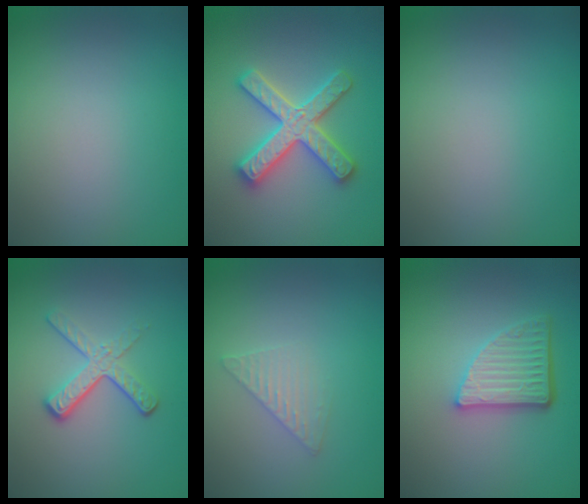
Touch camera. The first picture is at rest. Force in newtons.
{"total": 5.0, "press": 4.9, "slide": 0.8}
{"total": 0.0}
{"total": 3.6, "press": 2.2, "slide": 2.8}
{"total": 1.6, "press": 1.6, "slide": 0.1}
{"total": 4.9, "press": 3.5, "slide": 3.4}